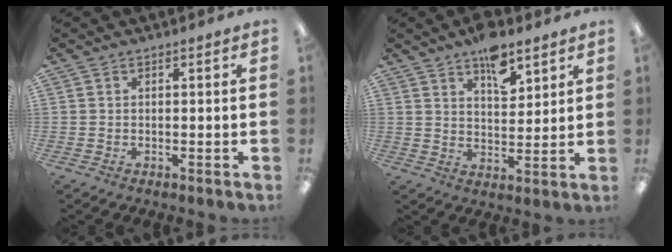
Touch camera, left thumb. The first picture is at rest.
{"total": 9.0, "force": [6.3, 4.3, 4.8], "torque": [-0.056, -0.036, 0.105]}